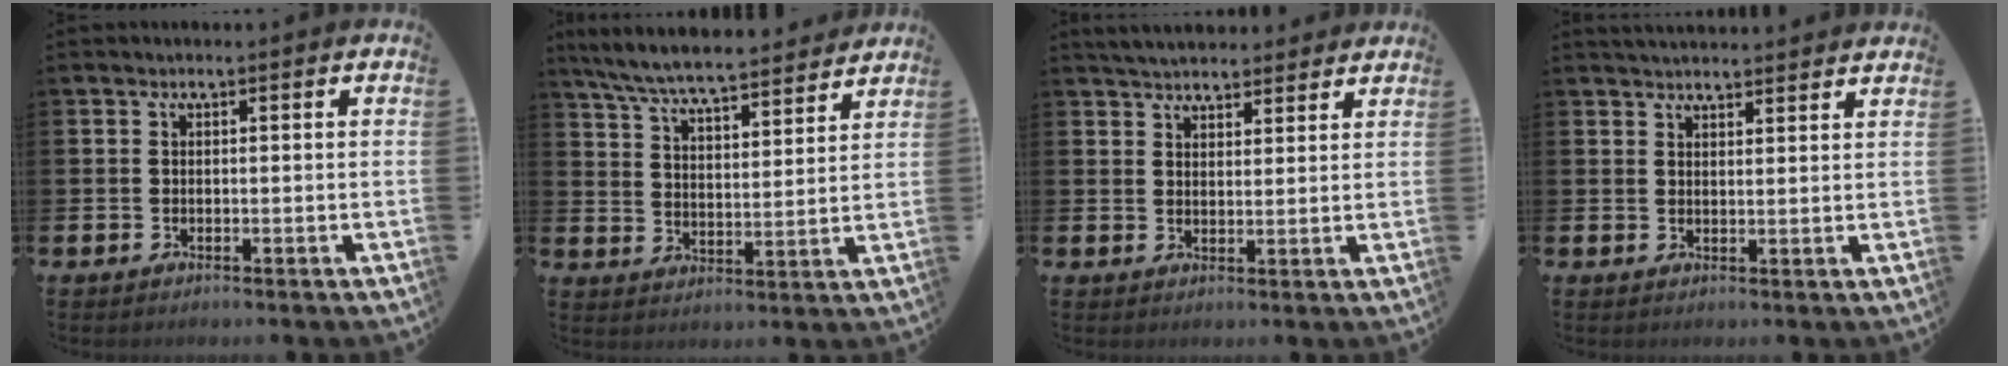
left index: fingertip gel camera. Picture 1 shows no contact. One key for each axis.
{"total": 7.4, "fx": 7.1, "fy": 0.5, "fz": 2.1, "tx": -0.071, "ty": -0.047, "tz": 0.124}
{"total": 4.2, "fx": 4.1, "fy": 0.8, "fz": 0.2, "tx": -0.013, "ty": -0.018, "tz": 0.075}
{"total": 3.0, "fx": 3.0, "fy": 0.2, "fz": 0.1, "tx": -0.005, "ty": -0.014, "tz": 0.054}